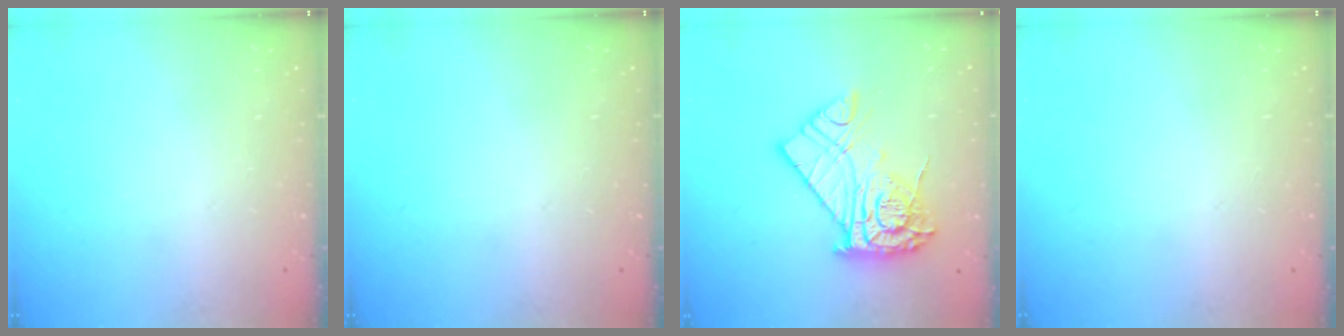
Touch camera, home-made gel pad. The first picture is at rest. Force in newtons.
{"total": 0.0}
{"total": 15.9, "press": 15.8, "slide": 1.4}
{"total": 0.0}